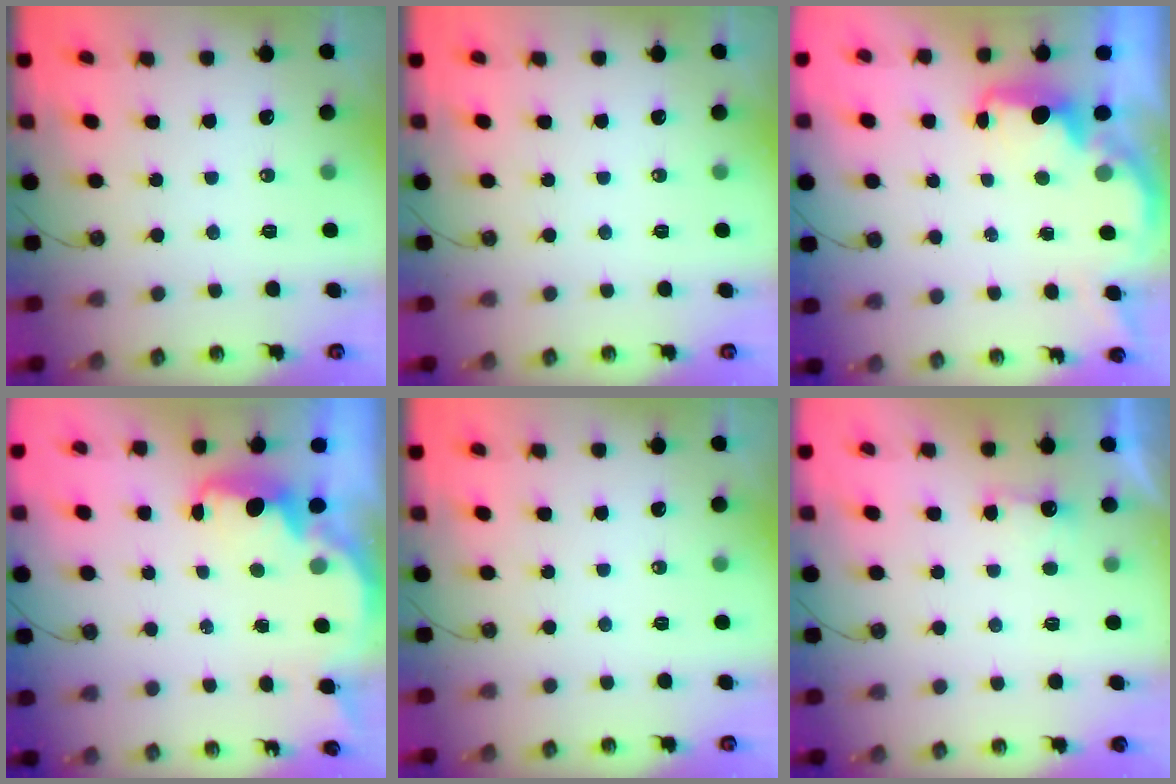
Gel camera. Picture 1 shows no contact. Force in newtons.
{"total": 0.0}
{"total": 2.1, "press": 2.0, "slide": 0.8}
{"total": 2.7, "press": 2.6, "slide": 0.6}
{"total": 0.0}
{"total": 2.3, "press": 2.2, "slide": 0.8}